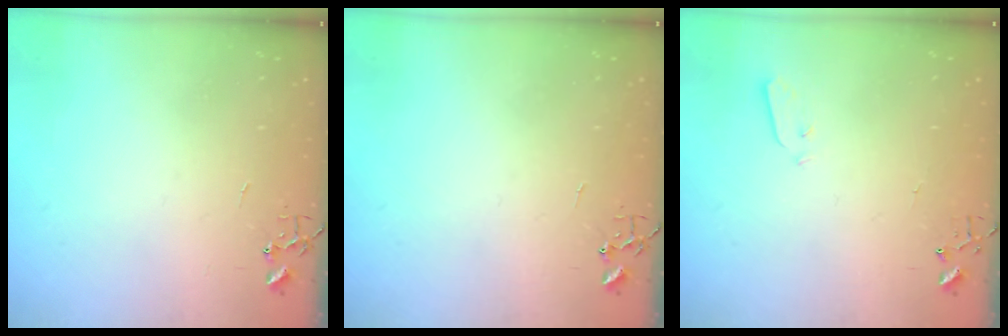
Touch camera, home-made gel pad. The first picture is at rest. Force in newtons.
{"total": 0.0}
{"total": 3.0, "press": 3.0, "slide": 0.3}